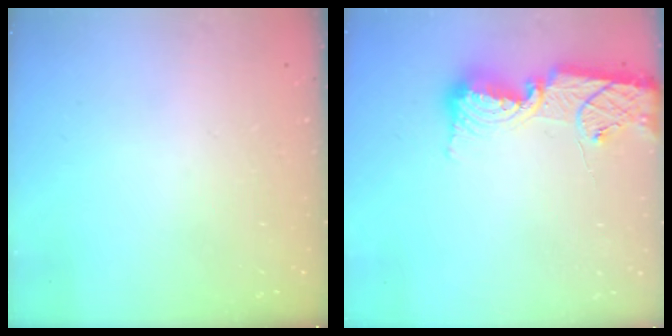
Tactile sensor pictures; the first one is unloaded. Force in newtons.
{"total": 14.0, "press": 14.0, "slide": 1.1}